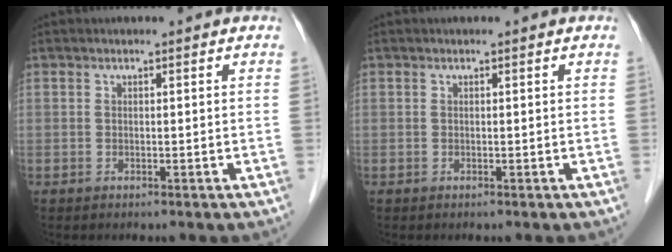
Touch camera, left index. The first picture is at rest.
{"total": 0.0}